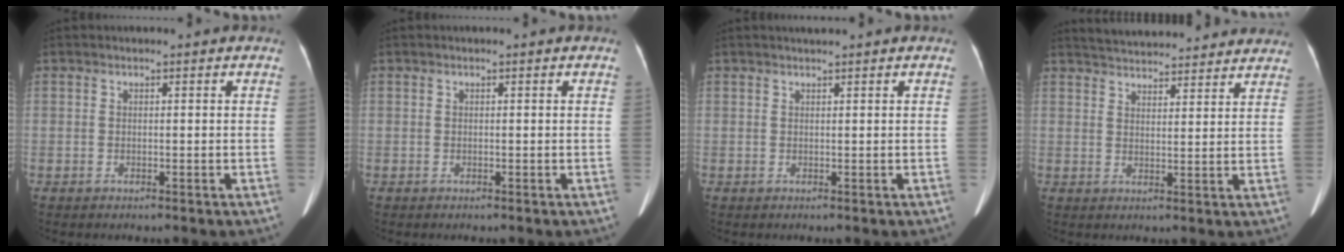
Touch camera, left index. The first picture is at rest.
{"total": 0.0}
{"total": 0.8, "force": [0.7, -0.1, 0.4], "torque": [-0.008, 0.005, 0.015]}
{"total": 16.1, "force": [15.1, 3.3, 4.6], "torque": [-0.064, 0.032, 0.199]}